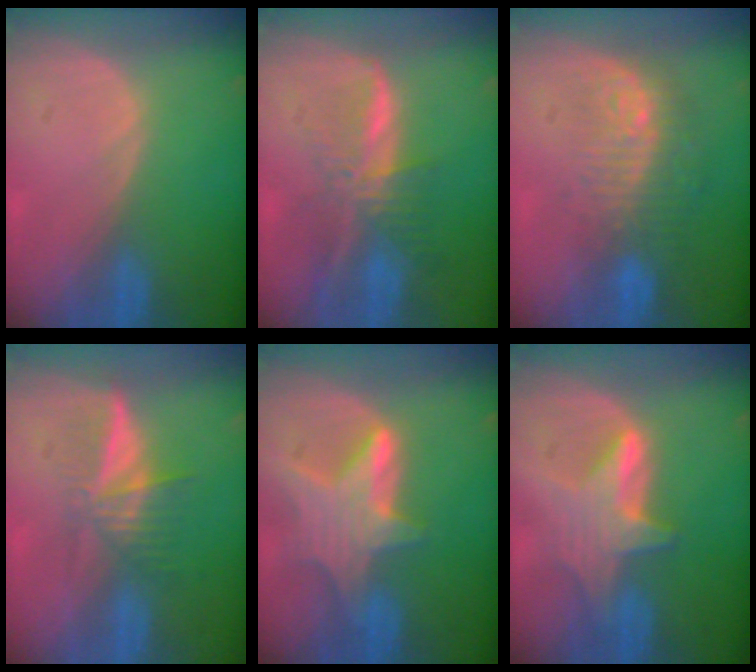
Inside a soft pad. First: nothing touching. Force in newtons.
{"total": 7.9, "press": 6.7, "slide": 4.3}
{"total": 9.3, "press": 8.3, "slide": 4.2}
{"total": 6.0, "press": 5.3, "slide": 2.9}
{"total": 7.4, "press": 6.9, "slide": 2.6}
{"total": 6.3, "press": 6.1, "slide": 1.5}